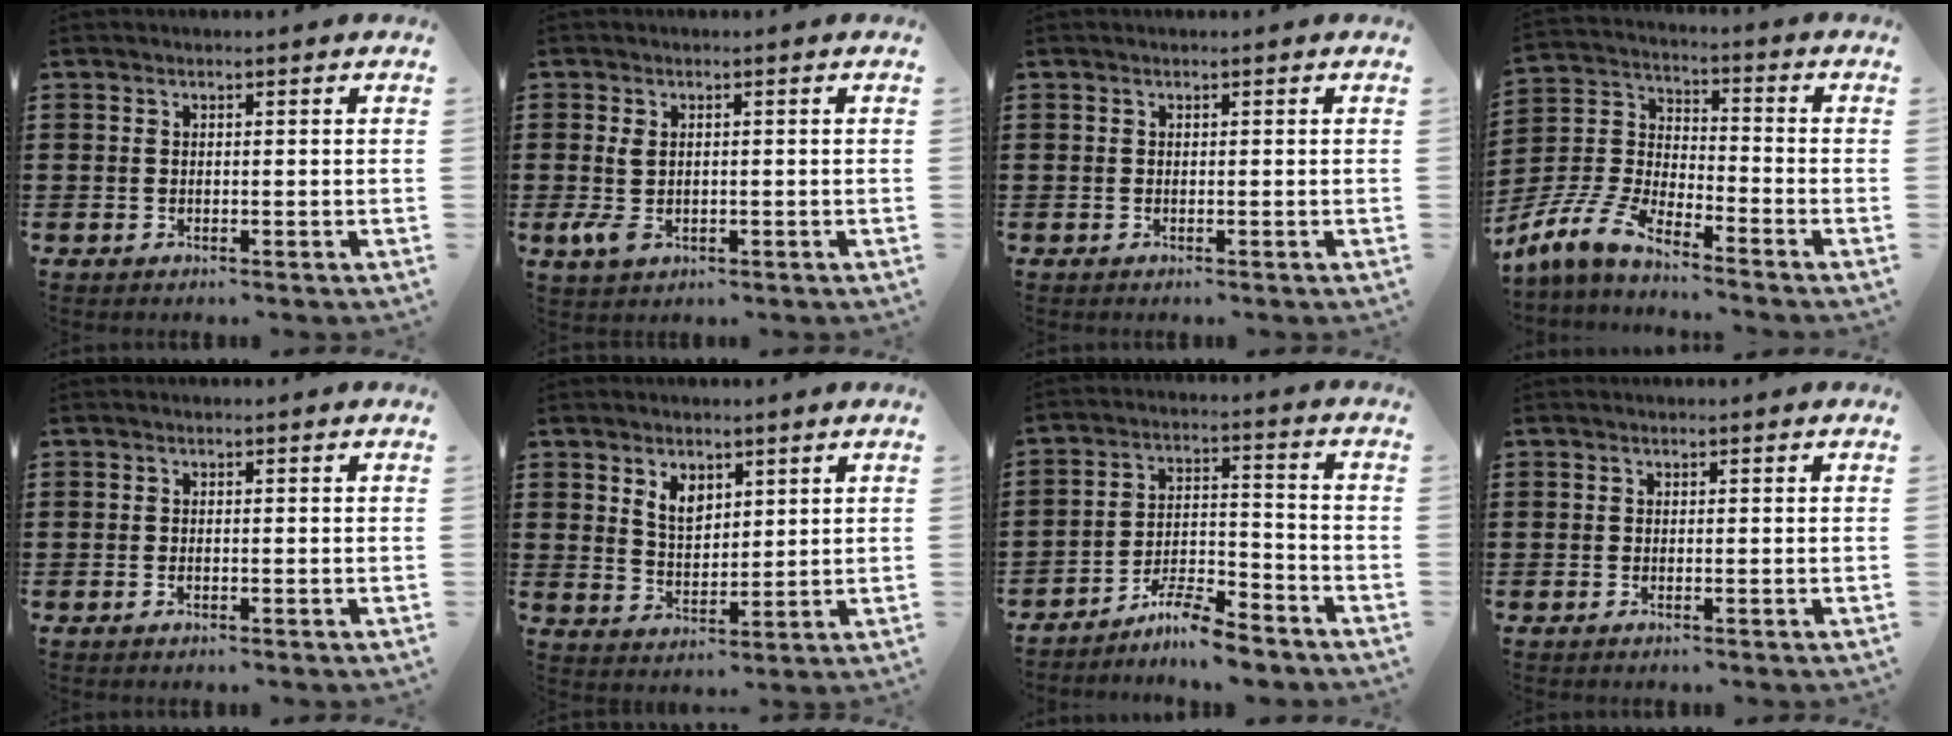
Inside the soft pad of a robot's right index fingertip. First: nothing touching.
{"total": 3.4, "force": [-0.3, 2.0, 2.7], "torque": [-0.074, -0.005, -0.009]}
{"total": 0.0}
{"total": 7.6, "force": [-6.6, 1.6, 3.3], "torque": [-0.104, -0.010, -0.140]}
{"total": 0.5, "force": [-0.3, 0.3, 0.3], "torque": [-0.007, -0.004, -0.006]}
{"total": 4.4, "force": [2.6, 2.8, 2.2], "torque": [-0.054, 0.010, 0.048]}
{"total": 7.3, "force": [-6.6, 1.0, 3.0], "torque": [-0.059, 0.010, -0.127]}
{"total": 0.0}